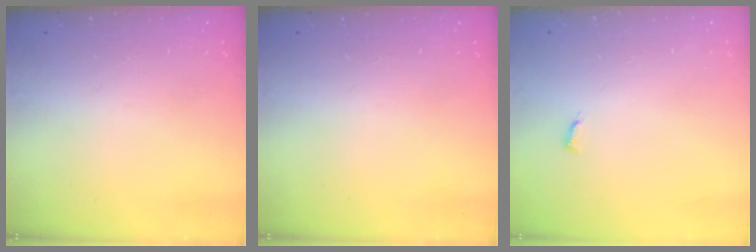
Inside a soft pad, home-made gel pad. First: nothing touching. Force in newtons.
{"total": 0.0}
{"total": 3.1, "press": 3.1, "slide": 0.2}